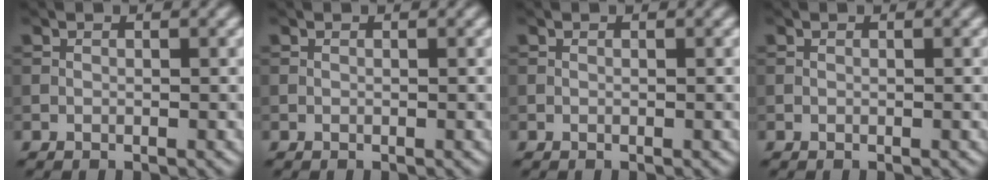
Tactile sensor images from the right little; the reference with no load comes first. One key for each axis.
{"total": 0.0}
{"total": 0.0}
{"total": 0.0}